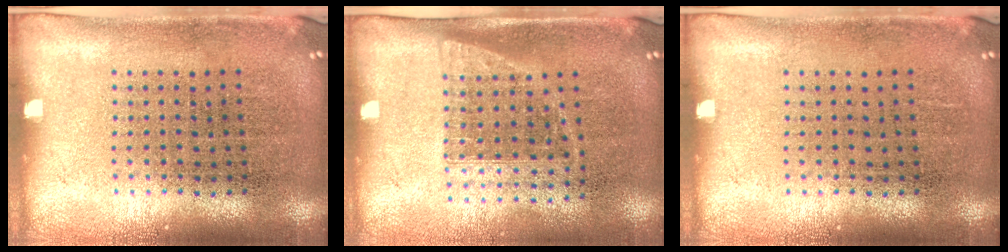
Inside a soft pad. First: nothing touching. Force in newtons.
{"total": 1.1, "press": 0.9, "slide": 0.6}
{"total": 0.0}